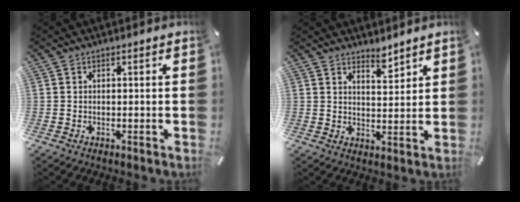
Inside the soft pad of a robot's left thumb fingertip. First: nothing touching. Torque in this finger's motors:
{"motor_torque": [0.35, -0.46, -0.12, -0.06, 0.11]}